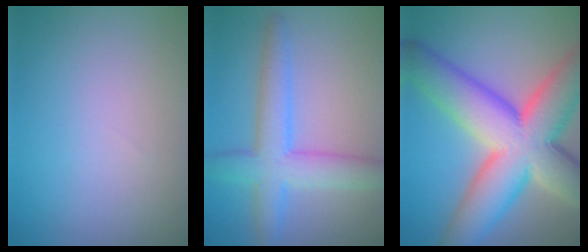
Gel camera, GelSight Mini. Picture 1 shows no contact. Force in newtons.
{"total": 5.6, "press": 5.6, "slide": 0.3}
{"total": 14.3, "press": 14.2, "slide": 0.6}